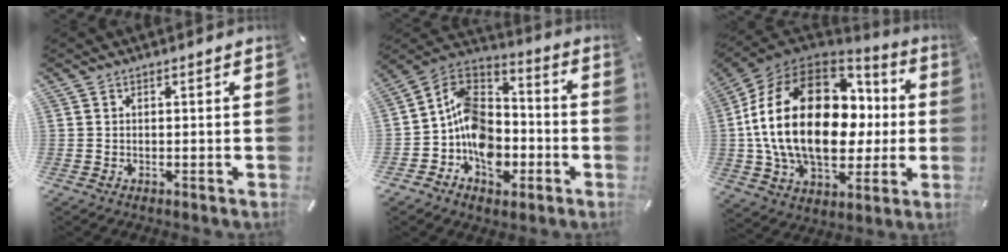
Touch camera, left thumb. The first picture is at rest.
{"total": 13.4, "force": [-4.6, 10.6, 6.7], "torque": [-0.142, 0.024, -0.083]}
{"total": 27.8, "force": [1.9, 17.8, 21.3], "torque": [-0.436, 0.005, 0.040]}